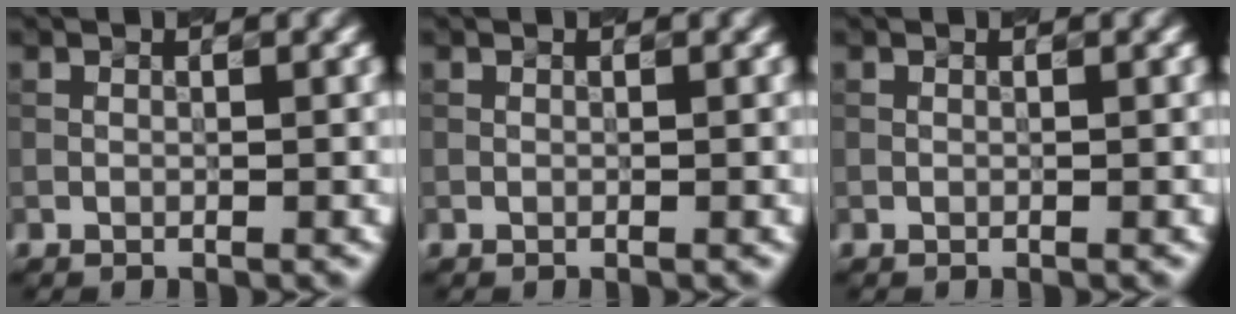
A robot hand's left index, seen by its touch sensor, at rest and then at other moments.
{"total": 0.0}
{"total": 0.0}